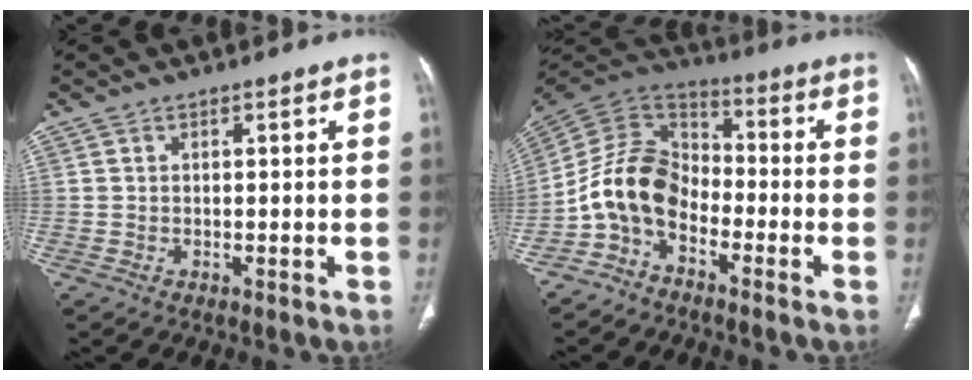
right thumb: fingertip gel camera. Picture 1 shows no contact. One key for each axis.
{"total": 11.9, "fx": -4.9, "fy": 8.1, "fz": 7.2, "tx": -0.133, "ty": 0.070, "tz": -0.112}